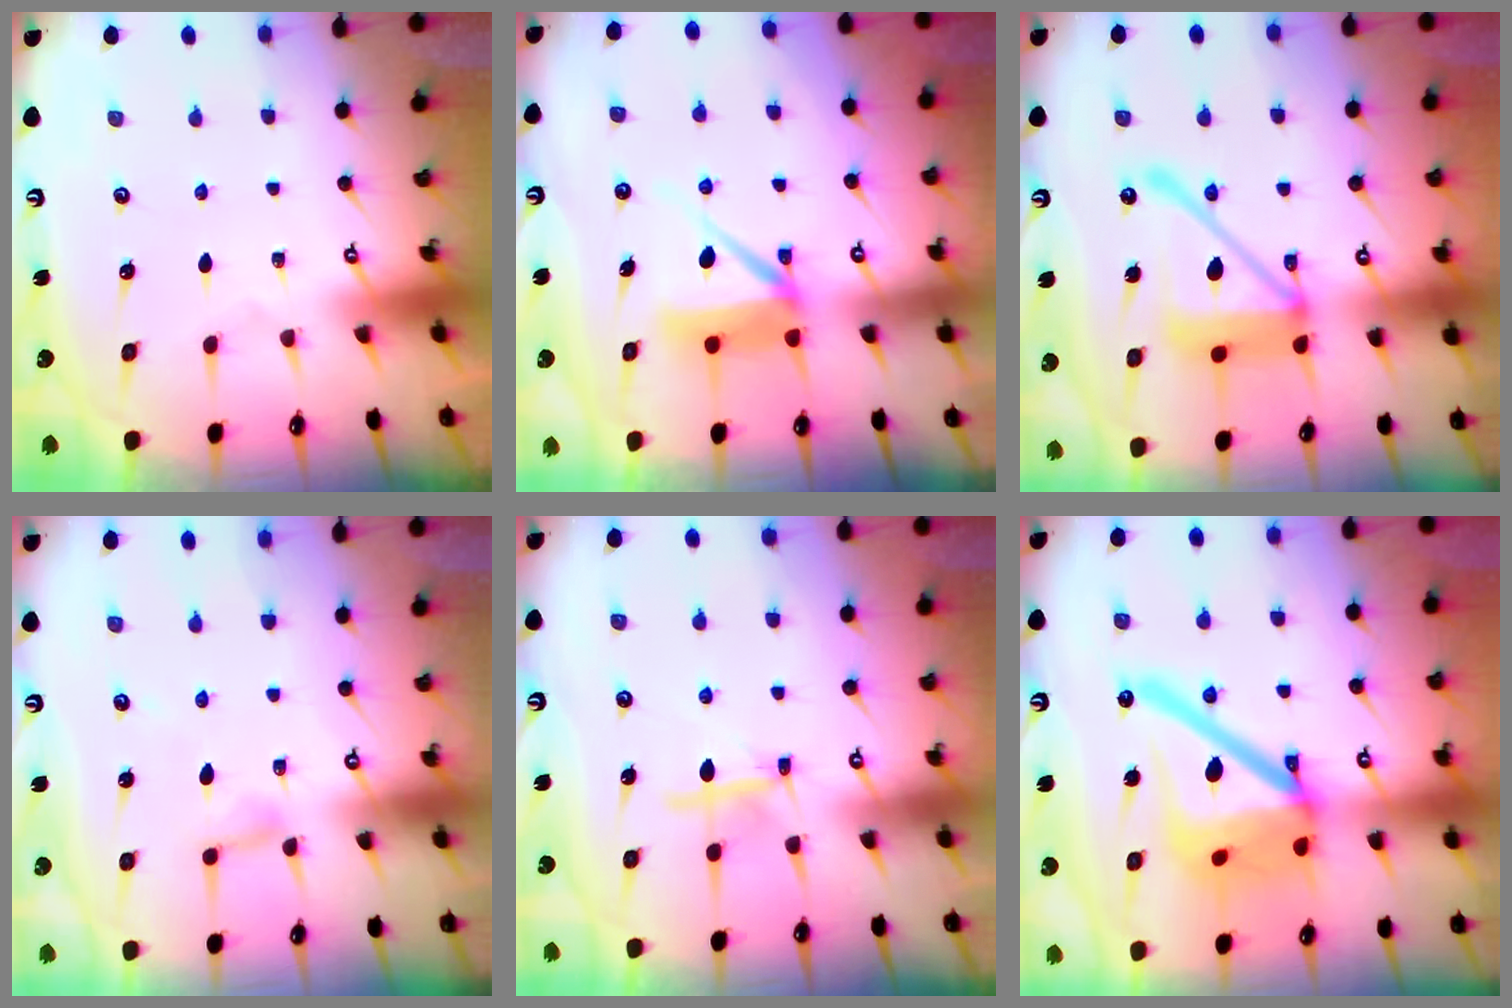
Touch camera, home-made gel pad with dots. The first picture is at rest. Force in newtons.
{"total": 7.9, "press": 7.8, "slide": 0.7}
{"total": 17.2, "press": 17.1, "slide": 1.8}
{"total": 2.6, "press": 2.6, "slide": 0.3}
{"total": 6.1, "press": 6.1, "slide": 0.4}
{"total": 21.7, "press": 21.5, "slide": 2.8}